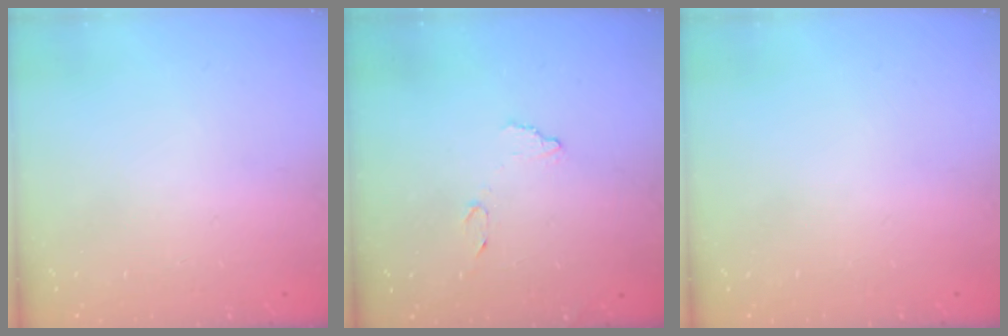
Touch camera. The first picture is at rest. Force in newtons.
{"total": 8.3, "press": 8.3, "slide": 0.4}
{"total": 0.0}